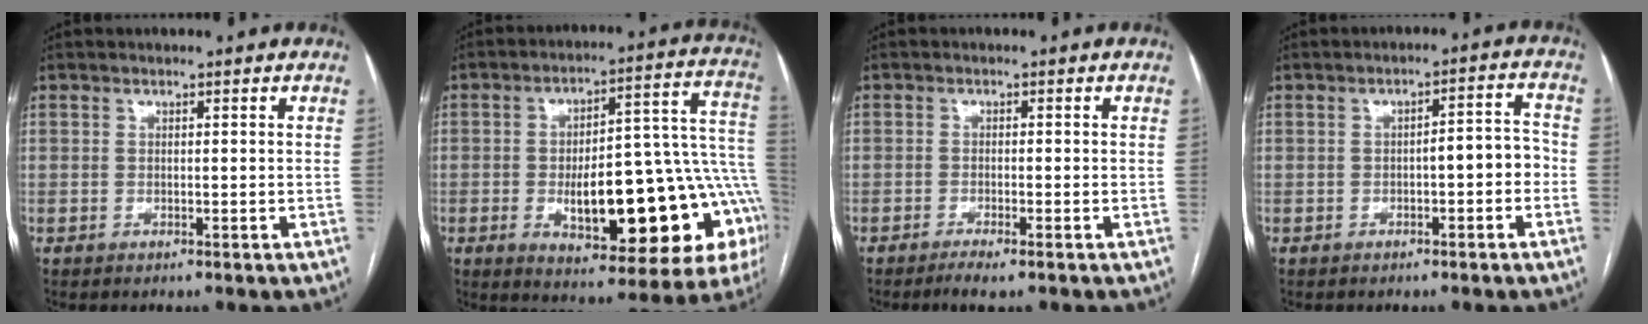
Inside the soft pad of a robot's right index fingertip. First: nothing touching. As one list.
[{"total": 25.3, "force": [-5.9, 7.7, 23.4], "torque": [-0.237, 0.029, -0.062]}, {"total": 2.8, "force": [-2.0, 0.1, 1.9], "torque": [-0.031, -0.004, -0.035]}, {"total": 4.6, "force": [-1.2, 1.3, 4.2], "torque": [-0.055, 0.028, -0.015]}]